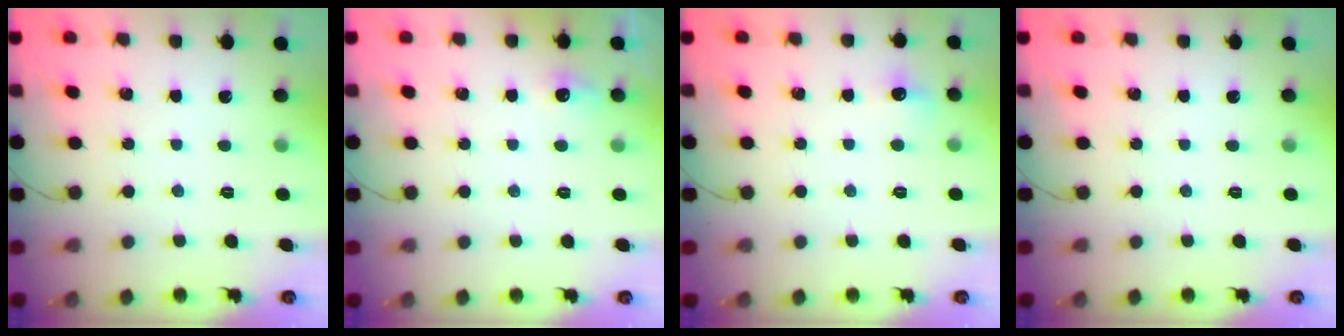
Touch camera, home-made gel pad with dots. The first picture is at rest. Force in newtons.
{"total": 12.6, "press": 5.2, "slide": 11.4}
{"total": 5.7, "press": 5.6, "slide": 1.1}
{"total": 0.0}